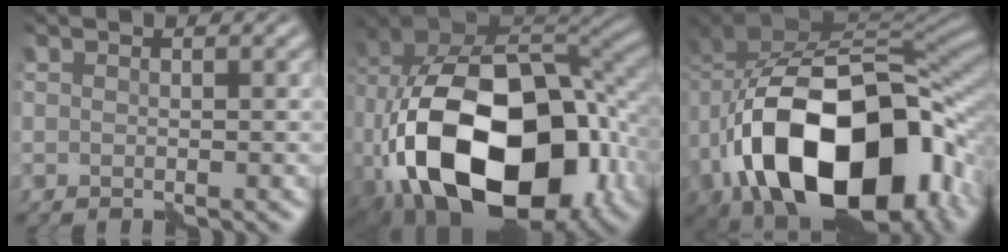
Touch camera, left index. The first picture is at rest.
{"total": 19.2, "force": [-6.0, 11.4, 14.3], "torque": [-0.279, -0.034, -0.092]}
{"total": 18.1, "force": [-6.0, 11.0, 13.1], "torque": [-0.213, -0.022, -0.090]}